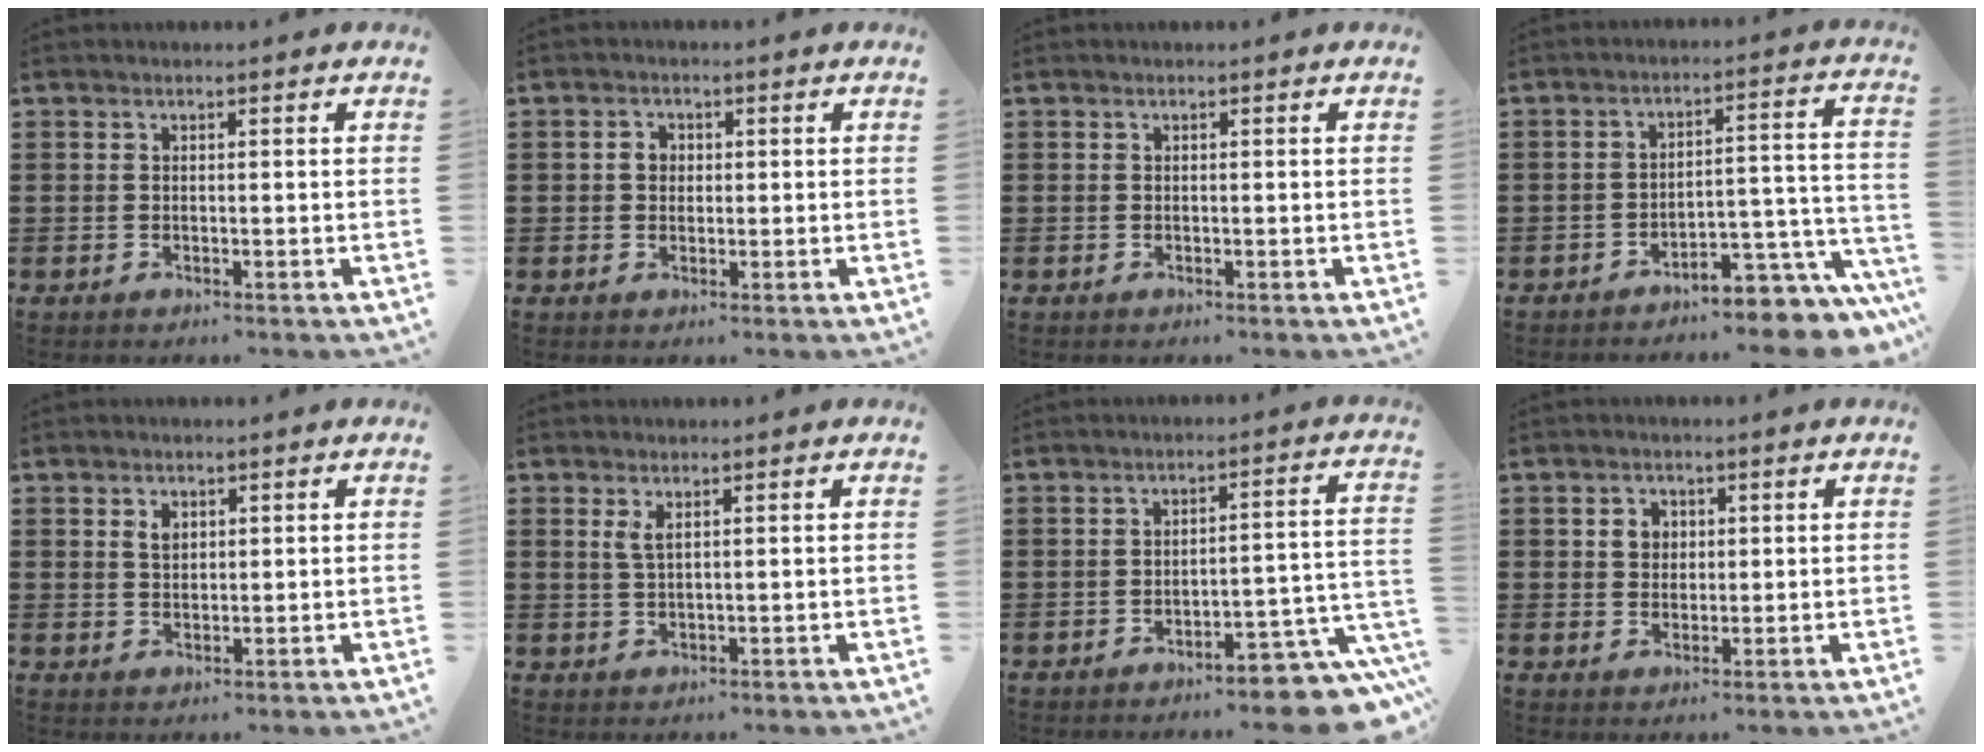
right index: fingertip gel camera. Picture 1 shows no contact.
{"total": 1.9, "force": [0.2, 1.6, 1.0], "torque": [-0.023, 0.009, 0.002]}
{"total": 0.0}
{"total": 6.2, "force": [-5.7, 0.4, 2.3], "torque": [-0.034, -0.001, -0.110]}
{"total": 2.0, "force": [0.9, 1.3, 1.2], "torque": [-0.027, 0.004, 0.017]}
{"total": 1.9, "force": [1.0, 0.5, 1.6], "torque": [-0.033, 0.002, 0.017]}
{"total": 6.5, "force": [-5.5, 0.9, 3.4], "torque": [-0.047, 0.003, -0.099]}
{"total": 2.7, "force": [0.6, 2.4, 1.1], "torque": [-0.031, 0.011, 0.009]}